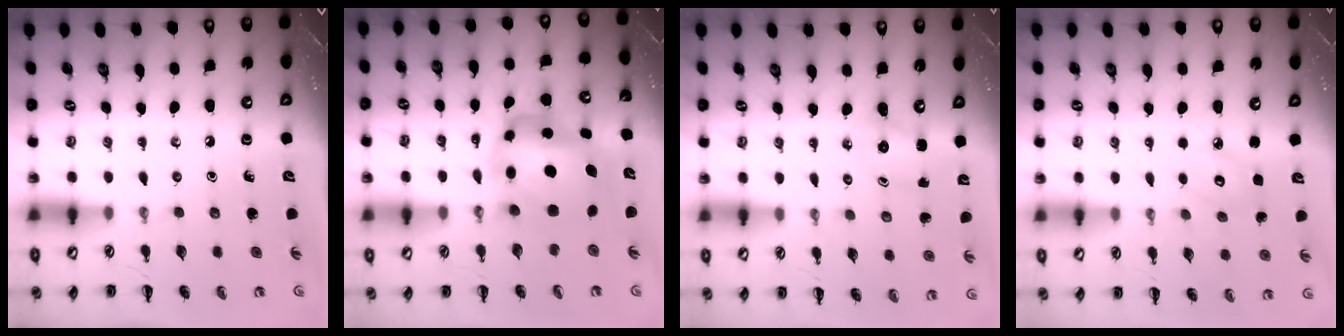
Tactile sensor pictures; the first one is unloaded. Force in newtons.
{"total": 7.1, "press": 6.9, "slide": 1.9}
{"total": 2.5, "press": 2.4, "slide": 0.8}
{"total": 4.0, "press": 3.9, "slide": 0.8}